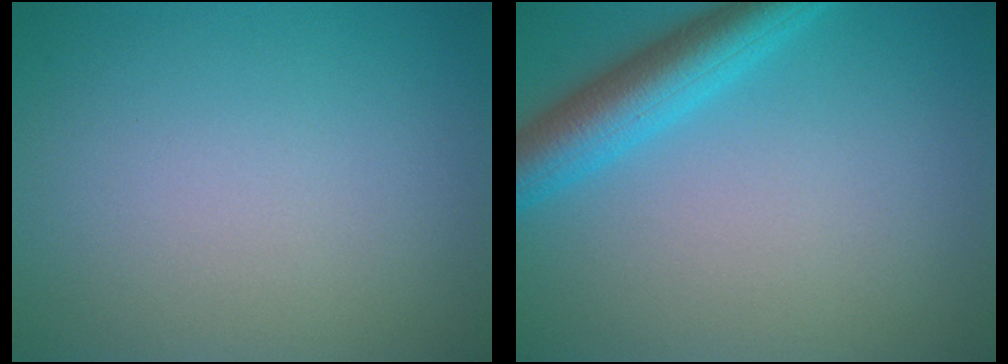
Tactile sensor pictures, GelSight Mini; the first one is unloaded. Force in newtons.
{"total": 5.0, "press": 4.9, "slide": 0.3}